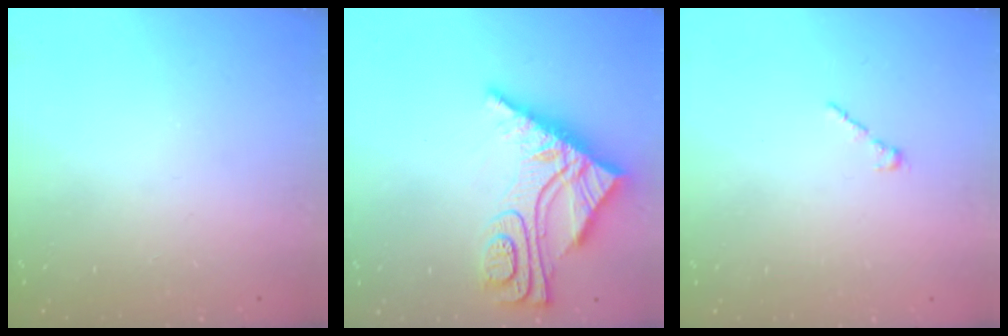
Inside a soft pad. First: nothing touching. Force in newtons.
{"total": 12.9, "press": 12.8, "slide": 1.3}
{"total": 1.7, "press": 1.7, "slide": 0.5}